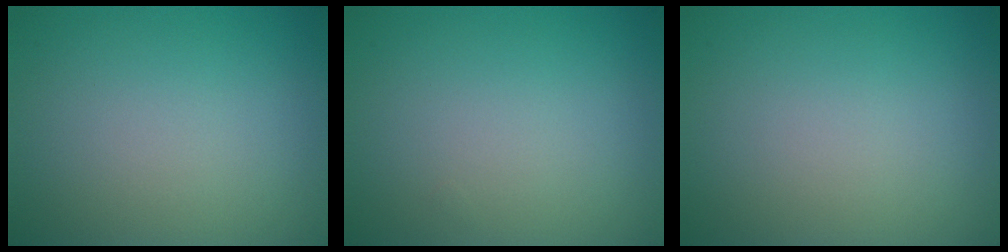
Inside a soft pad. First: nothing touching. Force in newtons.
{"total": 0.0}
{"total": 0.0}